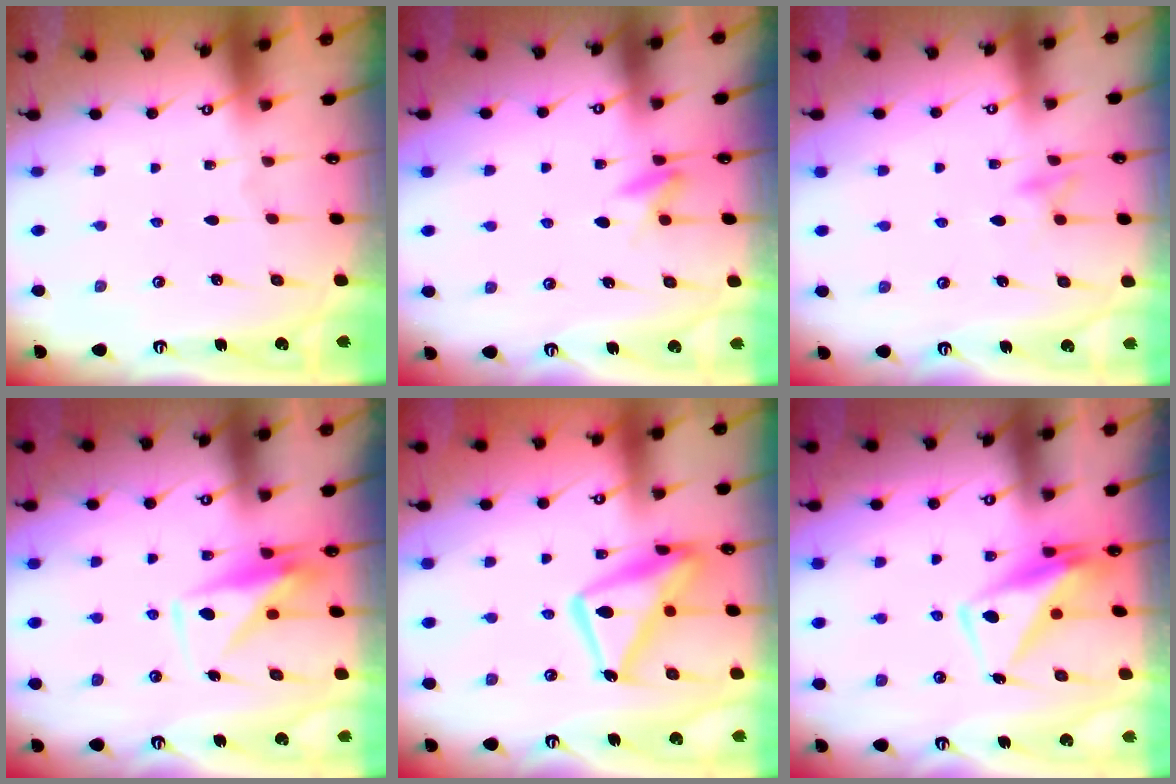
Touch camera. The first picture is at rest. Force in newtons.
{"total": 5.0, "press": 4.8, "slide": 1.6}
{"total": 9.3, "press": 9.3, "slide": 0.8}
{"total": 9.0, "press": 9.0, "slide": 0.6}
{"total": 15.4, "press": 15.4, "slide": 1.4}
{"total": 10.9, "press": 10.8, "slide": 1.6}